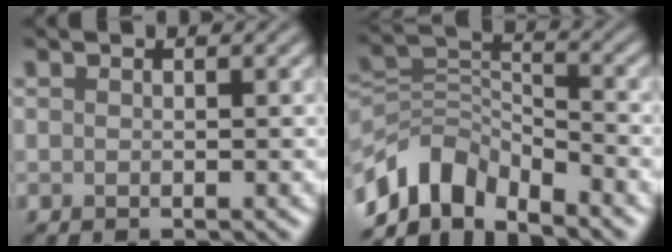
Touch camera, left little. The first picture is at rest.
{"total": 6.7, "force": [-5.1, 3.2, 2.8], "torque": [-0.040, -0.004, -0.105]}